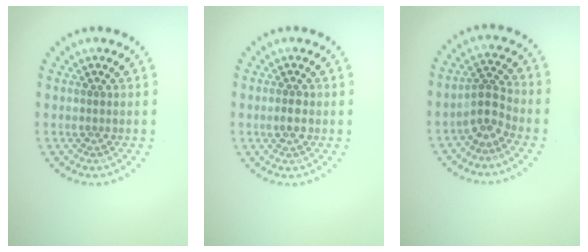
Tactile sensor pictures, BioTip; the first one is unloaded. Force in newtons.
{"total": 1.3, "press": 1.3, "slide": 0.2}
{"total": 2.5, "press": 1.9, "slide": 1.7}